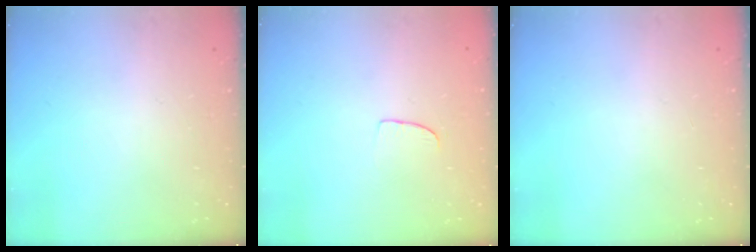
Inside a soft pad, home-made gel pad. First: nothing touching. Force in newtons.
{"total": 5.4, "press": 5.3, "slide": 0.4}
{"total": 0.0}